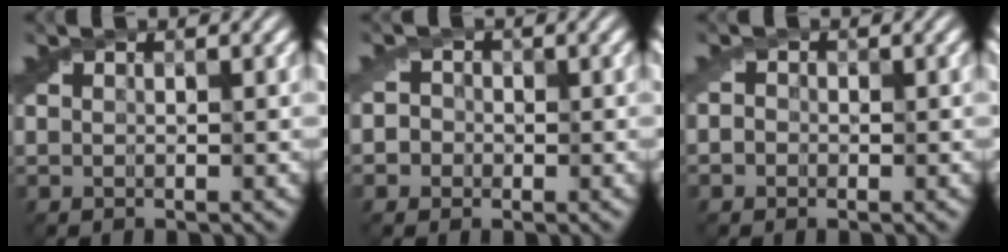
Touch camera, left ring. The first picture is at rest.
{"total": 3.2, "force": [0.3, 2.9, 1.4], "torque": [-0.006, 0.018, -0.015]}
{"total": 1.4, "force": [-0.1, 1.3, 0.6], "torque": [0.000, 0.000, -0.020]}